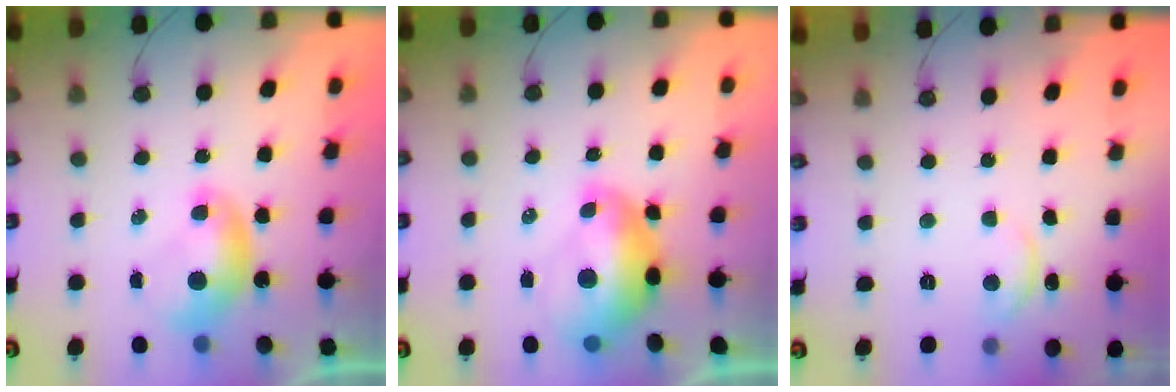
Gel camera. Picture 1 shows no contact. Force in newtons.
{"total": 3.3, "press": 3.2, "slide": 0.7}
{"total": 1.0, "press": 0.9, "slide": 0.4}